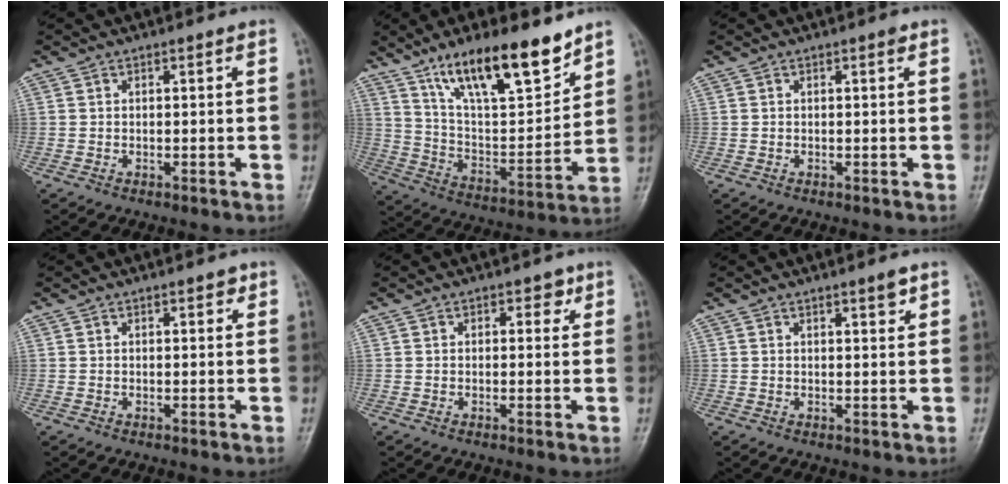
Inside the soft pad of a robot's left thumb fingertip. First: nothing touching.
{"total": 19.2, "force": [13.1, 5.8, 12.7], "torque": [-0.175, -0.068, 0.236]}
{"total": 0.7, "force": [0.4, 0.1, 0.6], "torque": [-0.011, 0.000, 0.003]}
{"total": 1.6, "force": [1.0, 0.7, 1.1], "torque": [-0.007, -0.001, 0.010]}
{"total": 2.2, "force": [1.2, 1.4, 1.3], "torque": [0.002, -0.003, 0.011]}
{"total": 2.5, "force": [1.7, 0.5, 1.8], "torque": [-0.020, -0.010, 0.024]}